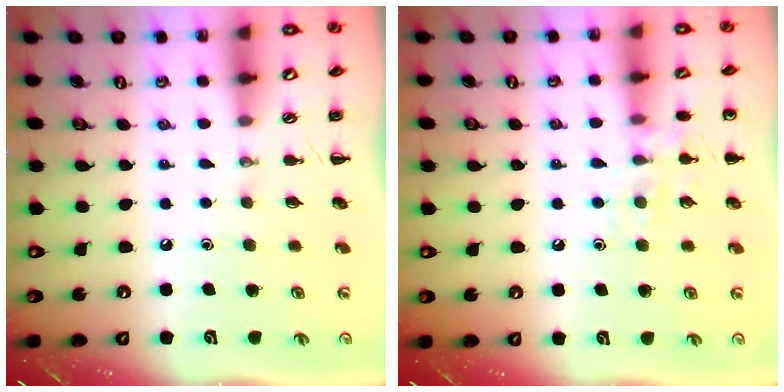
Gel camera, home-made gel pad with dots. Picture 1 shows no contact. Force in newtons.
{"total": 8.0, "press": 7.9, "slide": 1.2}